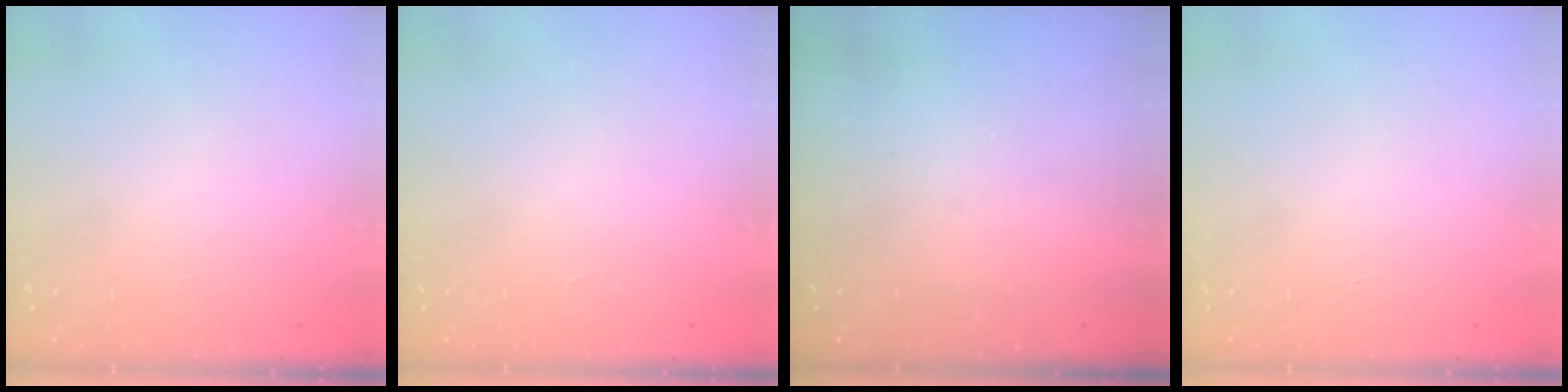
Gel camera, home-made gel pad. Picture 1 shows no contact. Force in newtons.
{"total": 0.0}
{"total": 0.0}
{"total": 0.0}